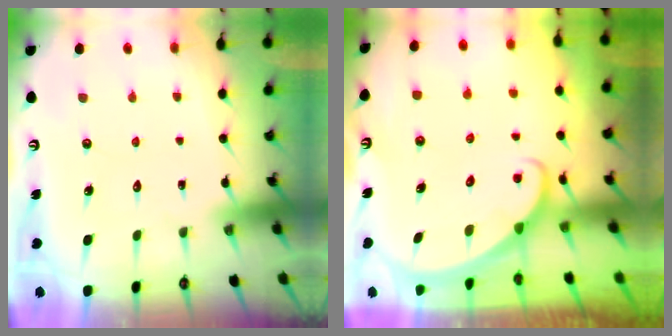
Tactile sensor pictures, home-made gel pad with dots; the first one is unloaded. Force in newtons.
{"total": 1.8, "press": 1.8, "slide": 0.1}